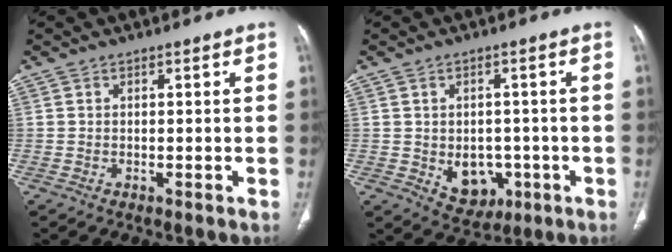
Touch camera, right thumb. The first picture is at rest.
{"total": 7.5, "force": [-1.8, 5.7, 4.5], "torque": [-0.032, 0.007, -0.008]}